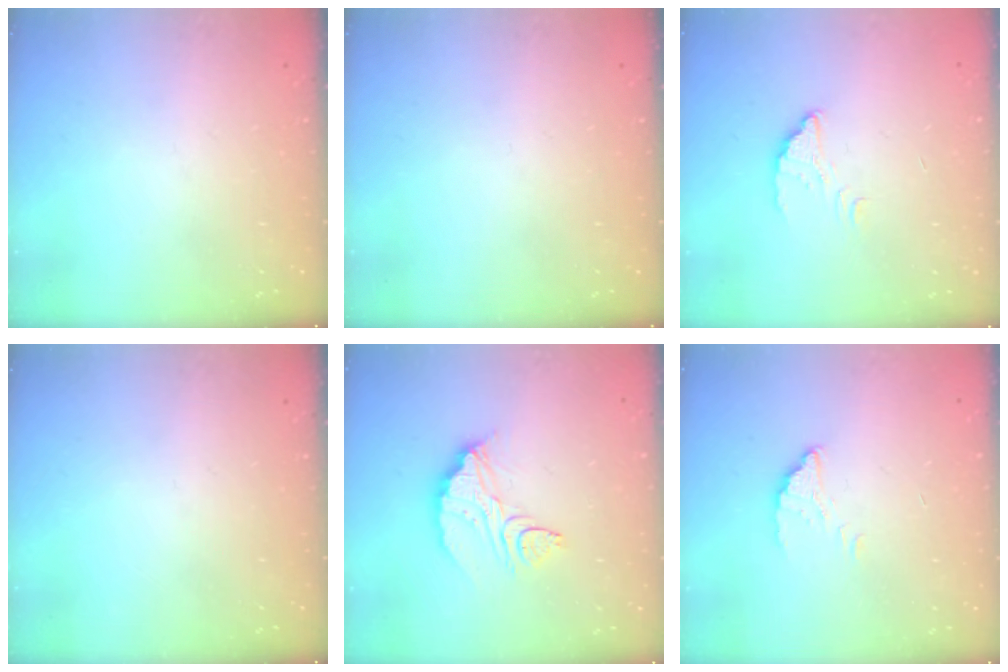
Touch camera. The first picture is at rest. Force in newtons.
{"total": 0.0}
{"total": 2.7, "press": 2.7, "slide": 0.1}
{"total": 0.0}
{"total": 10.4, "press": 10.4, "slide": 0.5}
{"total": 2.1, "press": 2.1, "slide": 0.2}